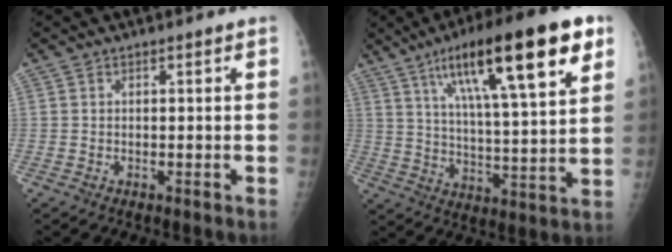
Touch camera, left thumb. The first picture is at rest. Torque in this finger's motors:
{"motor_torque": [2.62, 1.75, 2.05, -0.72, 0.45]}